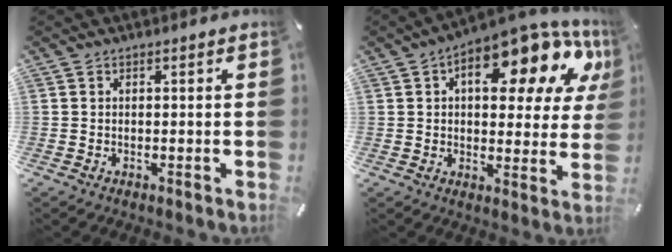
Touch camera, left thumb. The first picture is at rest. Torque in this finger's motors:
{"motor_torque": [2.17, 2.67, 2.25, -0.52, 0.18]}